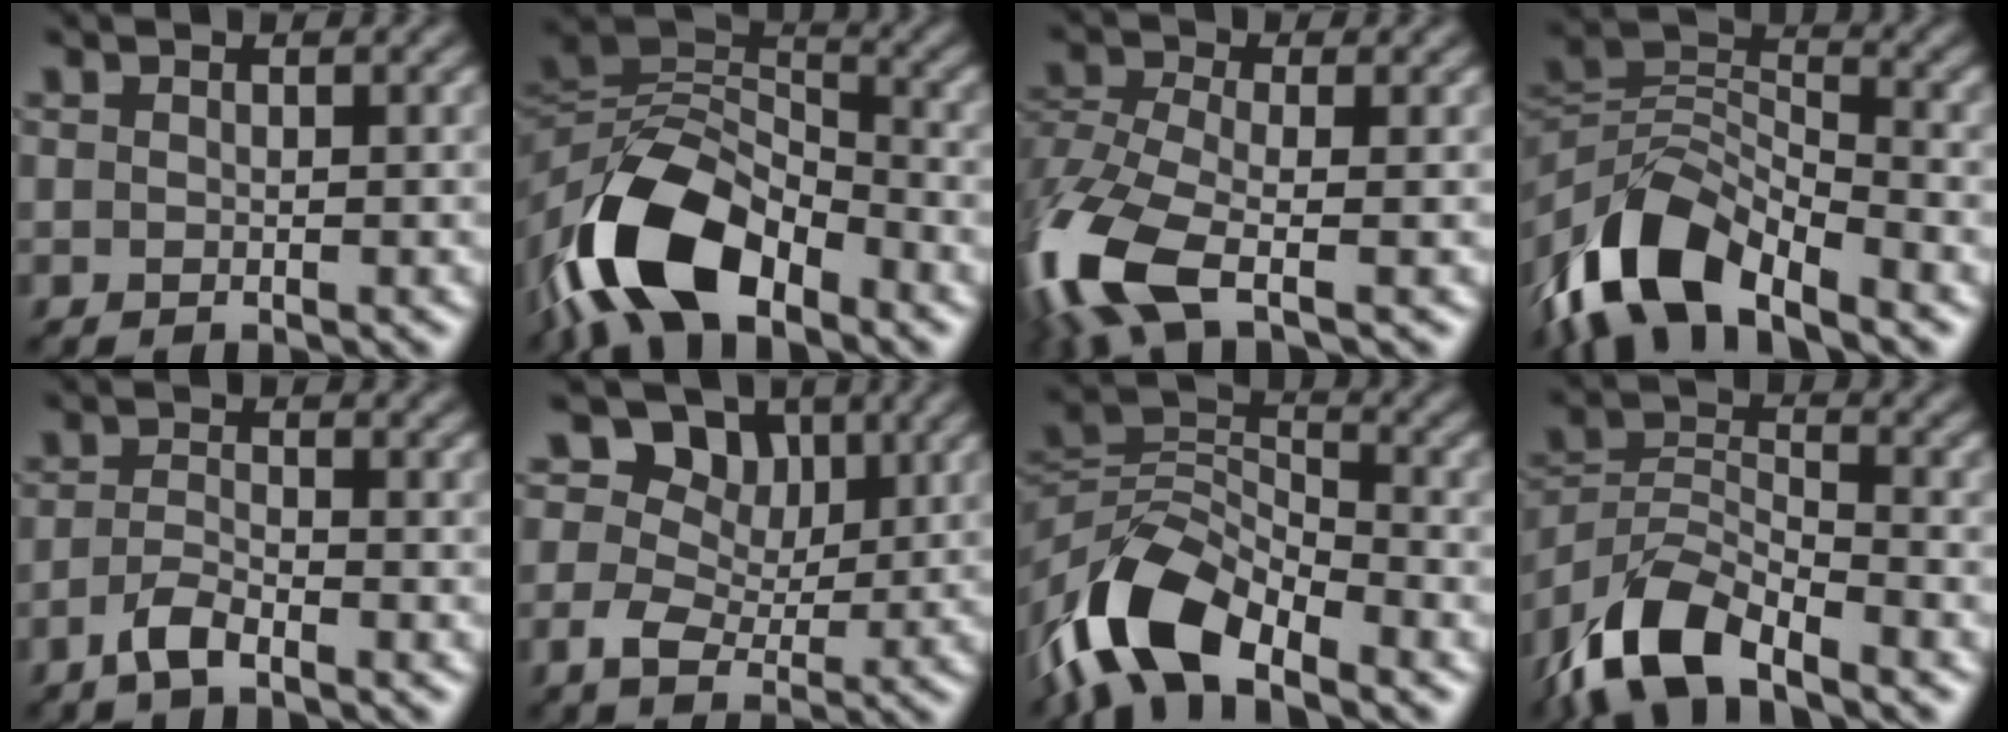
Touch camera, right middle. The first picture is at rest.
{"total": 12.1, "force": [-7.1, 6.1, 7.6], "torque": [-0.152, -0.005, -0.142]}
{"total": 9.3, "force": [-4.7, 3.8, 7.0], "torque": [-0.173, -0.010, -0.104]}
{"total": 9.8, "force": [-6.7, 4.4, 5.8], "torque": [-0.109, 0.008, -0.140]}
{"total": 2.3, "force": [-1.7, 0.6, 1.4], "torque": [-0.037, 0.003, -0.039]}
{"total": 8.2, "force": [2.9, 6.1, 4.7], "torque": [-0.077, 0.019, 0.028]}
{"total": 10.1, "force": [-6.4, 4.9, 6.0], "torque": [-0.122, 0.004, -0.133]}
{"total": 7.9, "force": [-5.9, 3.2, 4.3], "torque": [-0.082, 0.002, -0.124]}